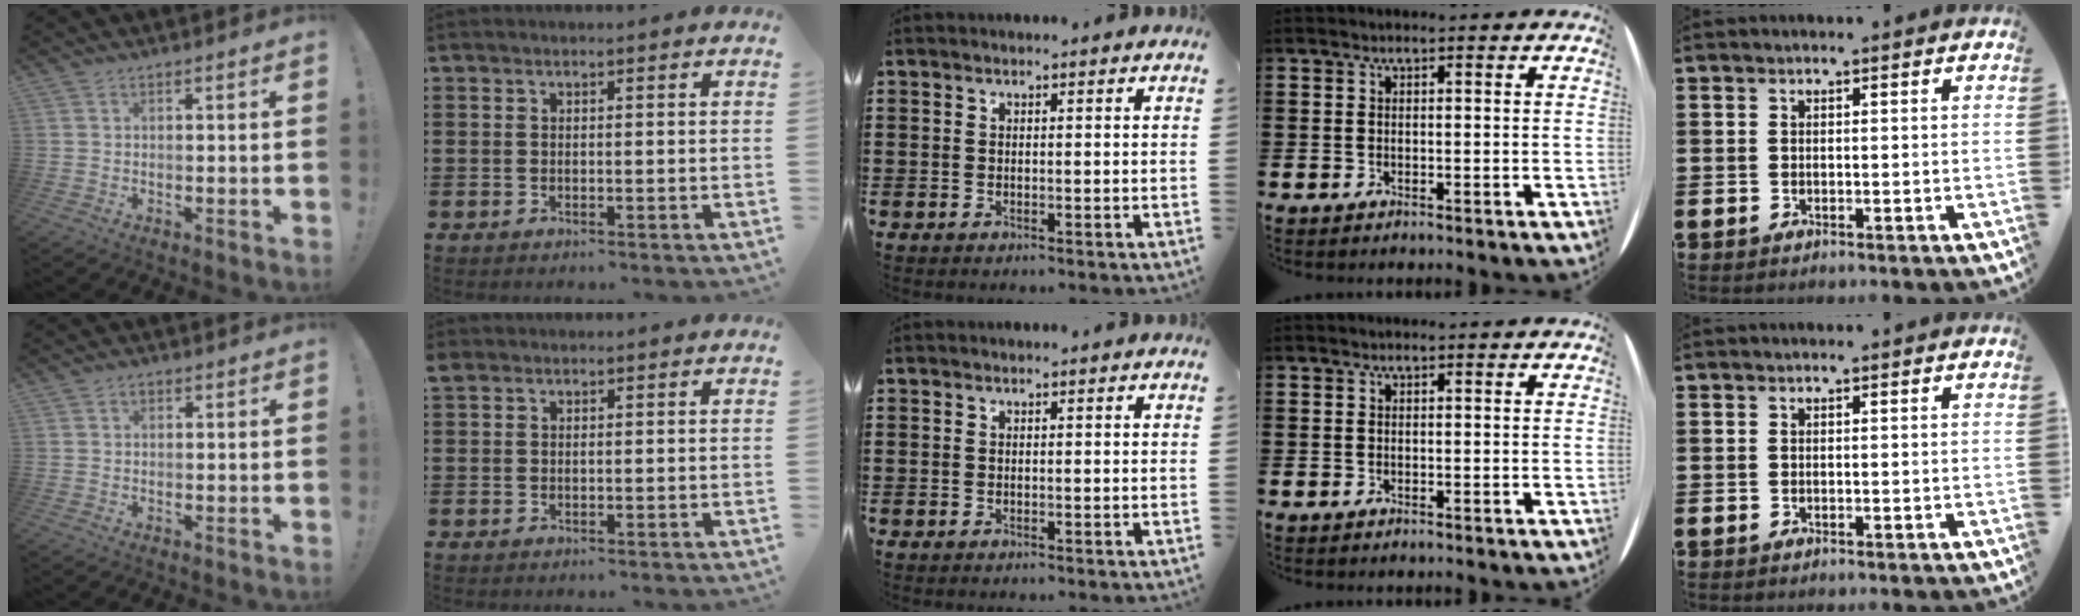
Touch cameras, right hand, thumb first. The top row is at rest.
{"thumb": {"total": 0.8, "force": [0.3, 0.7, 0.3], "torque": [-0.002, 0.000, 0.004]}, "index": {"total": 0.8, "force": [0.6, 0.5, 0.3], "torque": [-0.009, 0.001, 0.011]}}